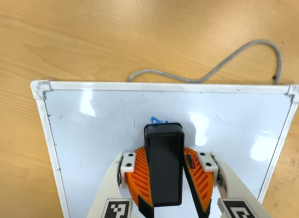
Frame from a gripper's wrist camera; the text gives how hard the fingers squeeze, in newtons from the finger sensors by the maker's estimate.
{"total": 11.8, "left": 13.8, "right": 9.8}